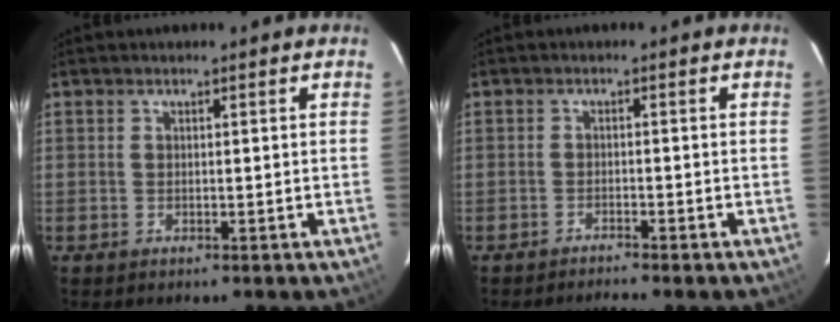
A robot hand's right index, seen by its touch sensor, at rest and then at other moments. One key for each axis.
{"total": 2.6, "fx": -2.5, "fy": -0.3, "fz": 0.6, "tx": -0.021, "ty": -0.006, "tz": -0.041}